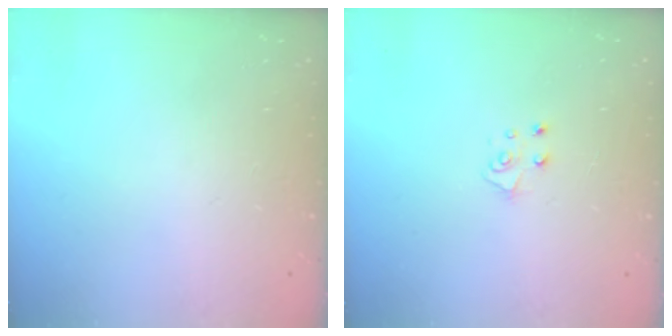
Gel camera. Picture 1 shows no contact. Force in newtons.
{"total": 5.1, "press": 5.1, "slide": 0.5}